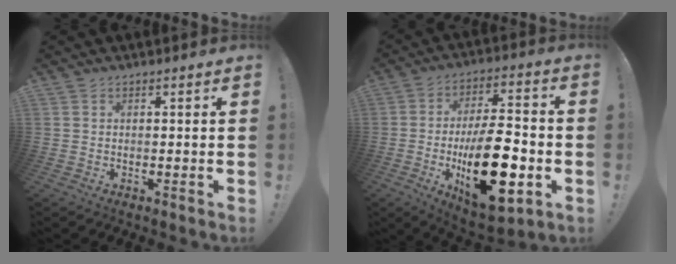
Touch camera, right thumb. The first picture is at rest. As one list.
[{"total": 24.0, "force": [-5.7, 10.8, 20.7], "torque": [-0.347, 0.023, -0.077]}]